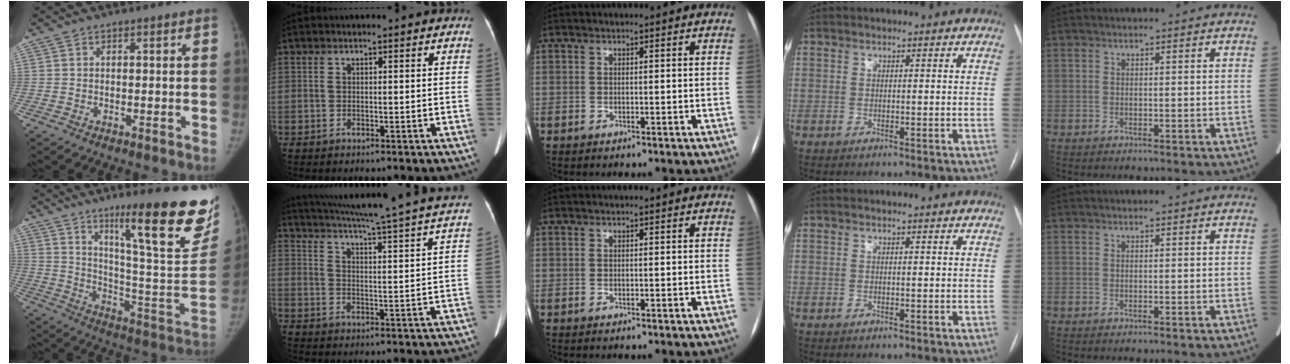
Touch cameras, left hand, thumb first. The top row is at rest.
{"thumb": {"total": 27.7, "force": [17.1, 4.5, 21.3], "torque": [-0.275, -0.087, 0.261]}, "index": {"total": 27.6, "force": [24.8, 0.0, 12.1], "torque": [-0.201, -0.054, 0.309]}}